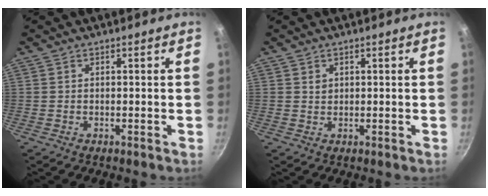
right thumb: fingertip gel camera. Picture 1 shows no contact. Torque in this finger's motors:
{"motor_torque": [-0.05, -0.15, 0.03, 0.31, -0.03]}